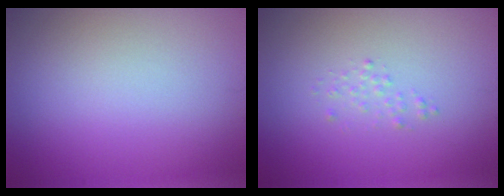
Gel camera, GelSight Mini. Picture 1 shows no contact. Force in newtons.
{"total": 0.8, "press": 0.8, "slide": 0.0}